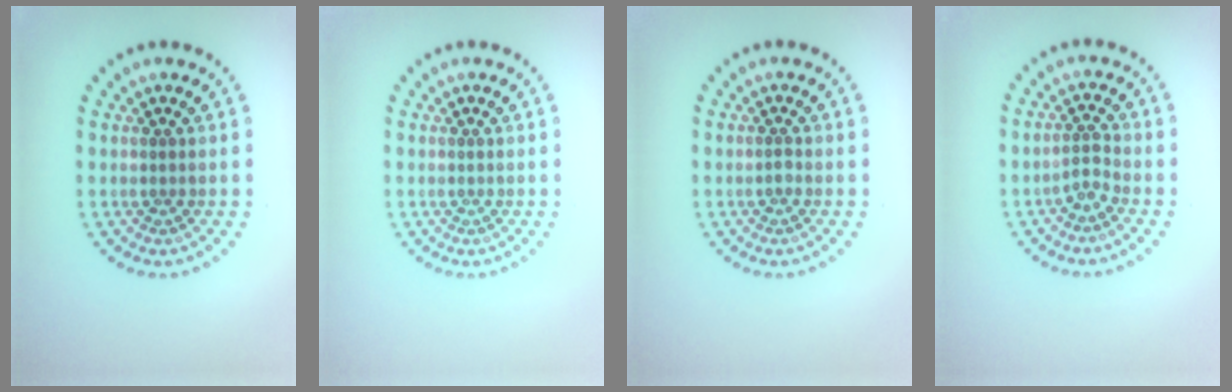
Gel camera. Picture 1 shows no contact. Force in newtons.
{"total": 0.0}
{"total": 0.5, "press": 0.4, "slide": 0.3}
{"total": 1.6, "press": 1.1, "slide": 1.3}